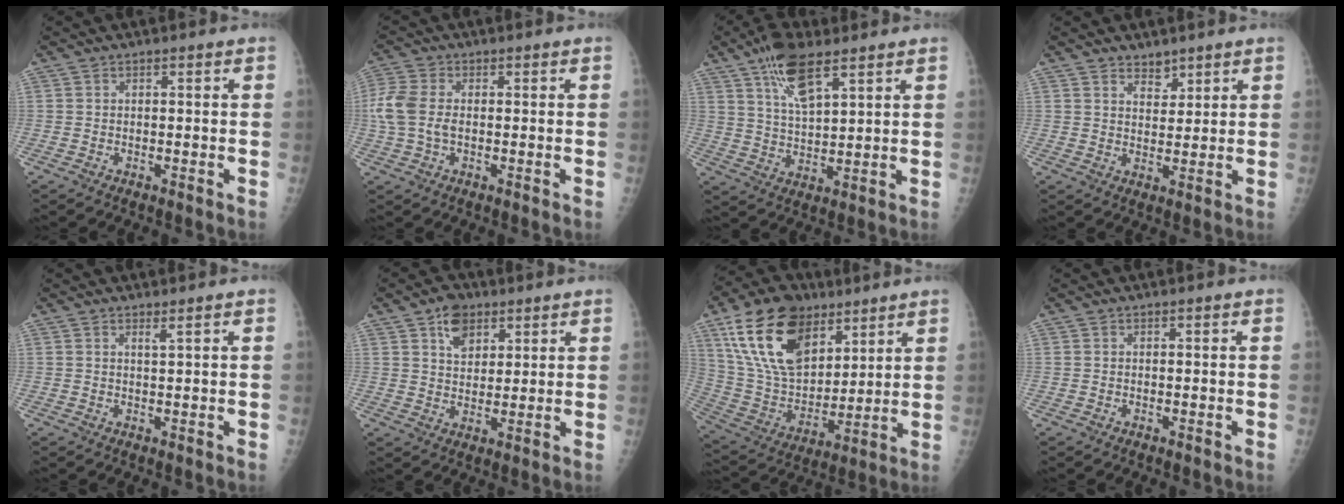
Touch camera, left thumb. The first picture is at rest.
{"total": 6.6, "force": [0.0, 4.1, 5.2], "torque": [-0.138, 0.011, -0.004]}
{"total": 10.0, "force": [6.2, 3.6, 7.1], "torque": [-0.124, -0.024, 0.118]}
{"total": 3.4, "force": [2.6, 1.9, 0.9], "torque": [0.004, -0.021, 0.045]}
{"total": 0.8, "force": [0.6, -0.3, 0.5], "torque": [-0.013, -0.013, 0.011]}
{"total": 6.6, "force": [3.6, 4.4, 3.3], "torque": [-0.030, -0.019, 0.060]}
{"total": 21.7, "force": [11.6, 12.8, 13.2], "torque": [-0.214, -0.040, 0.219]}
{"total": 0.0}